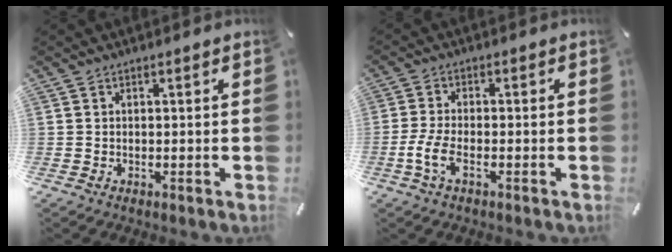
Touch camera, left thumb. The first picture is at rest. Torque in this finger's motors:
{"motor_torque": [-0.01, 0.10, 0.10, 0.04, 0.14]}